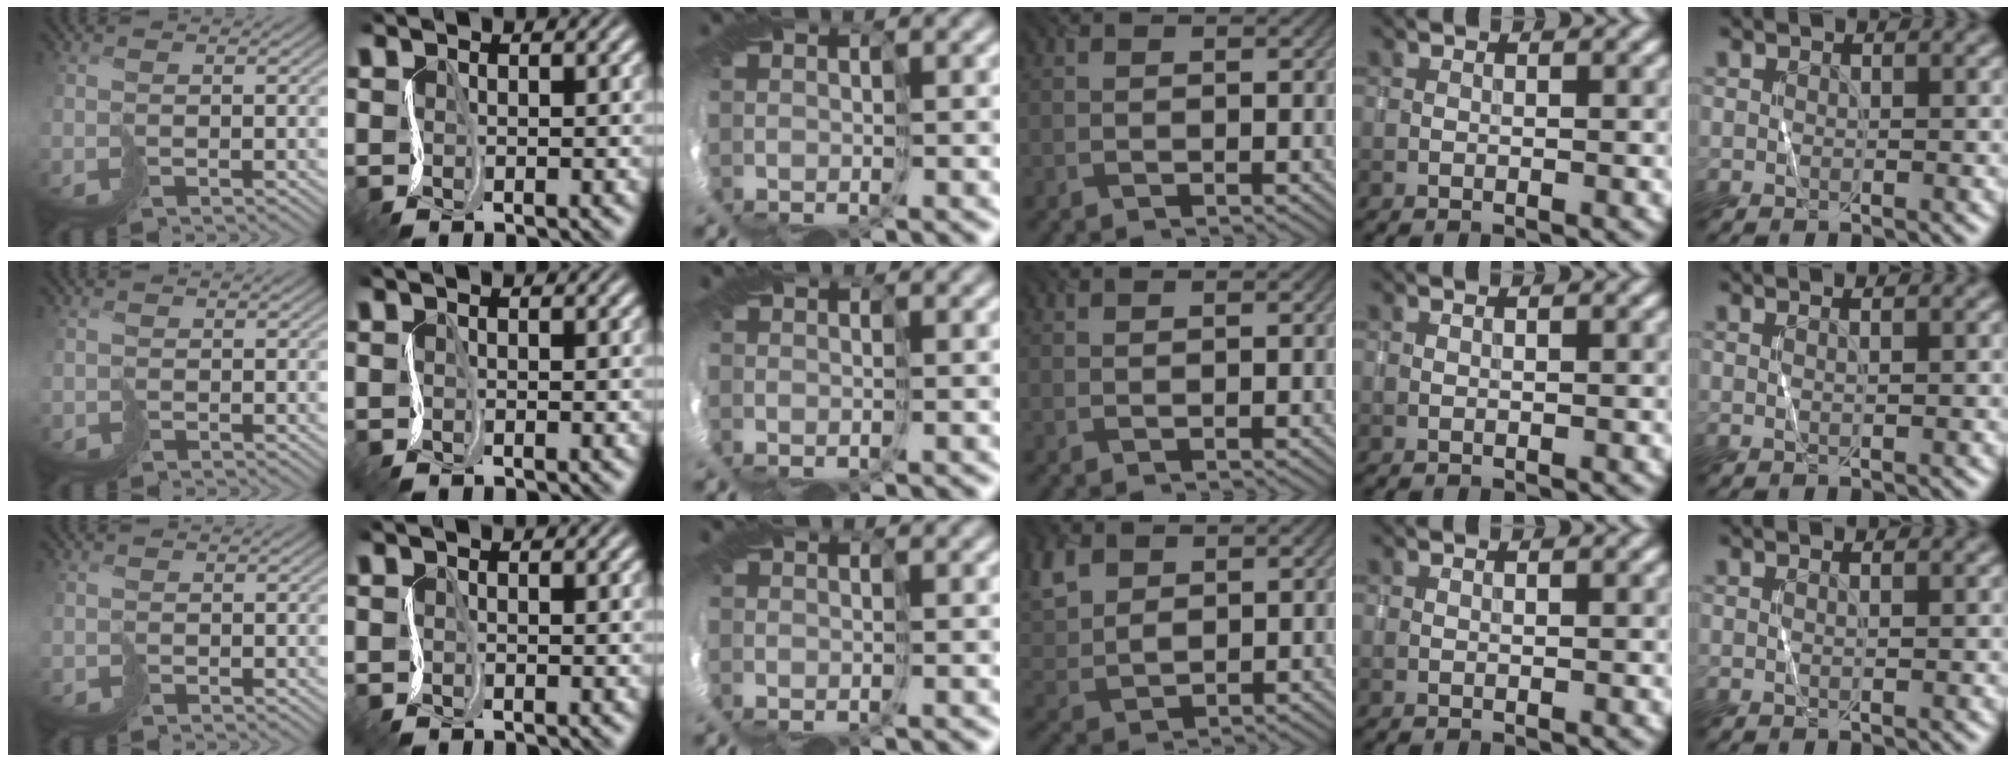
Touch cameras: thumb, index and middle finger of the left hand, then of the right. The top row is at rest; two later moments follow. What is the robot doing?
{"motion": "cut", "object": "wrapping paper"}